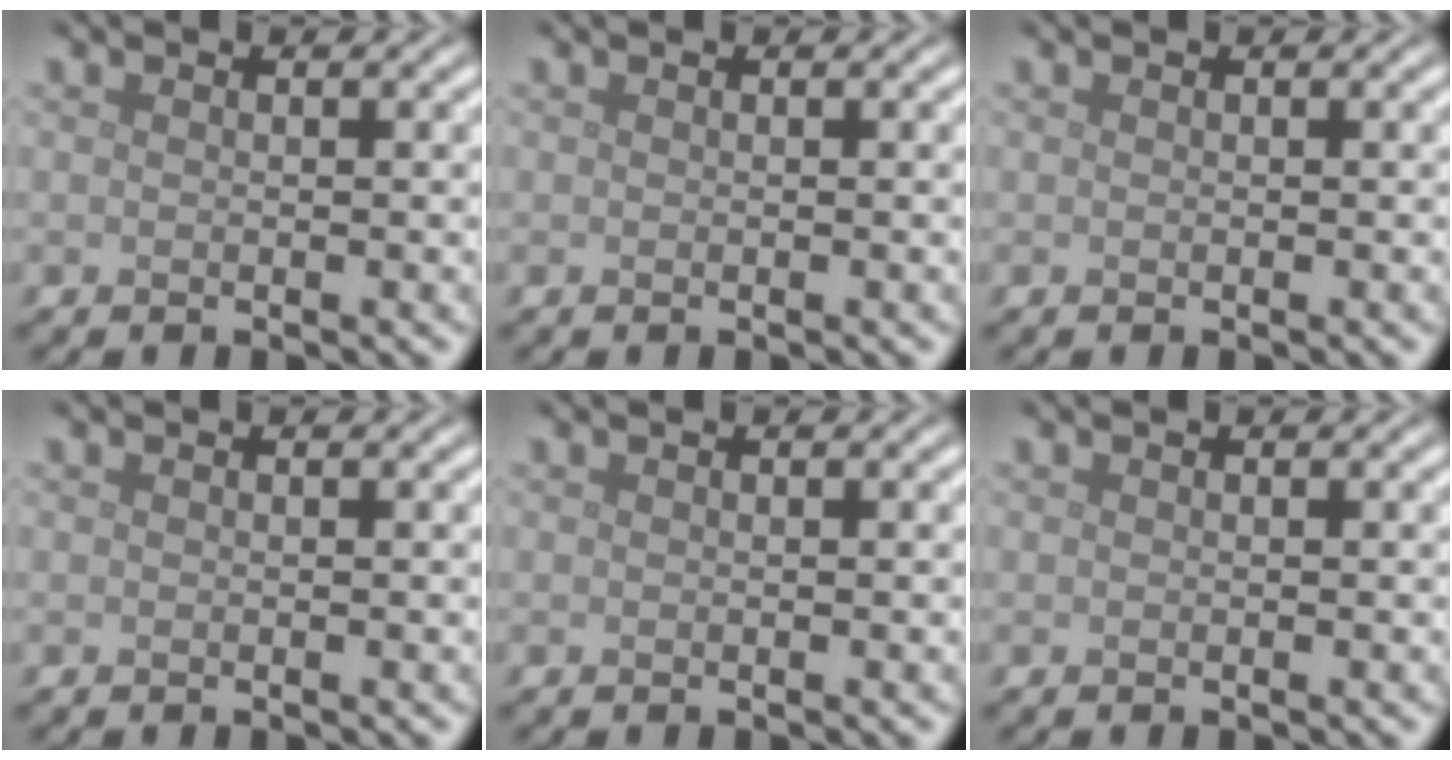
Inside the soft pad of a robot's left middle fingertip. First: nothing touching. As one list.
[{"total": 0.0}, {"total": 0.0}, {"total": 0.0}, {"total": 0.0}, {"total": 0.0}]